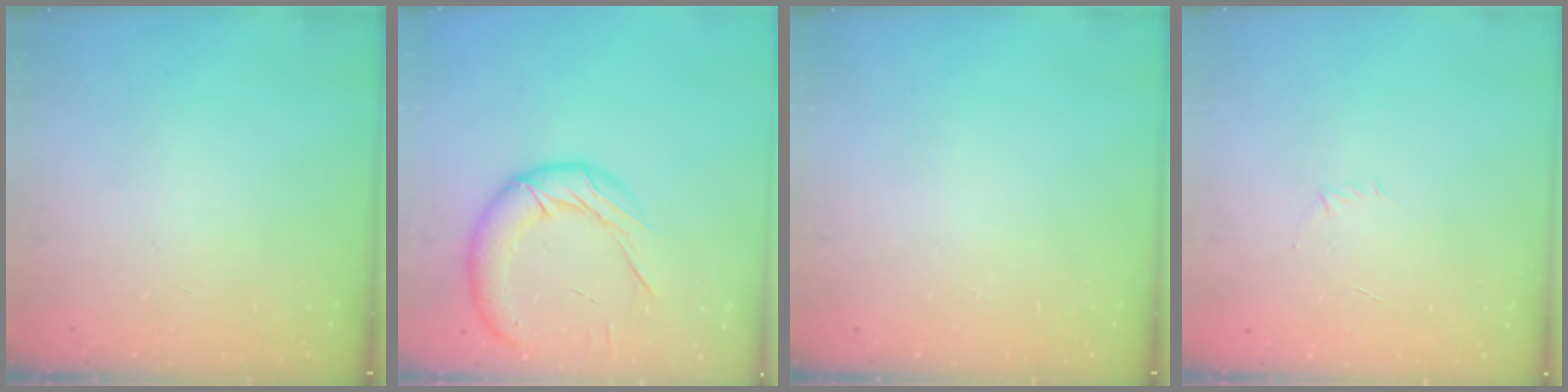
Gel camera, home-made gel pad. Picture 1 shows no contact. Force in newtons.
{"total": 15.9, "press": 15.7, "slide": 1.9}
{"total": 0.0}
{"total": 2.9, "press": 2.8, "slide": 0.7}